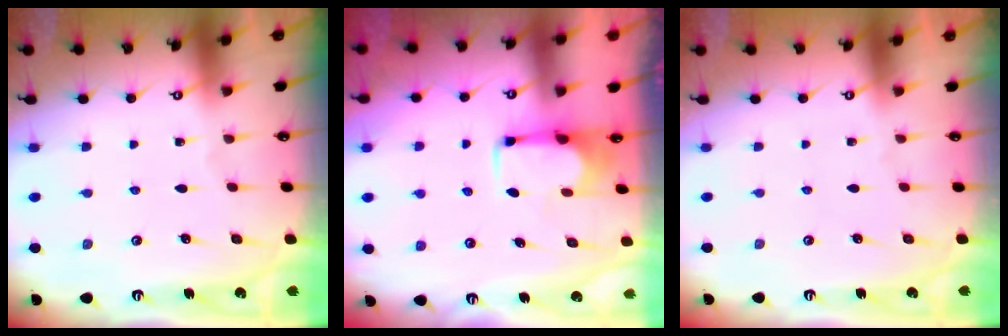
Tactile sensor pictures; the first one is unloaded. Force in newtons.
{"total": 1.9, "press": 1.8, "slide": 0.8}
{"total": 1.5, "press": 1.4, "slide": 0.6}